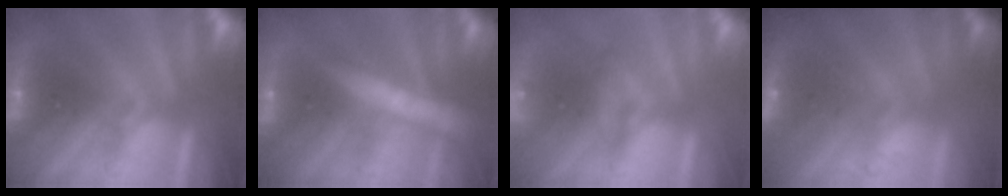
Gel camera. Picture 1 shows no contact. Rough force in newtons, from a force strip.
{"total": 9.1}
{"total": 2.1}
{"total": 2.7}